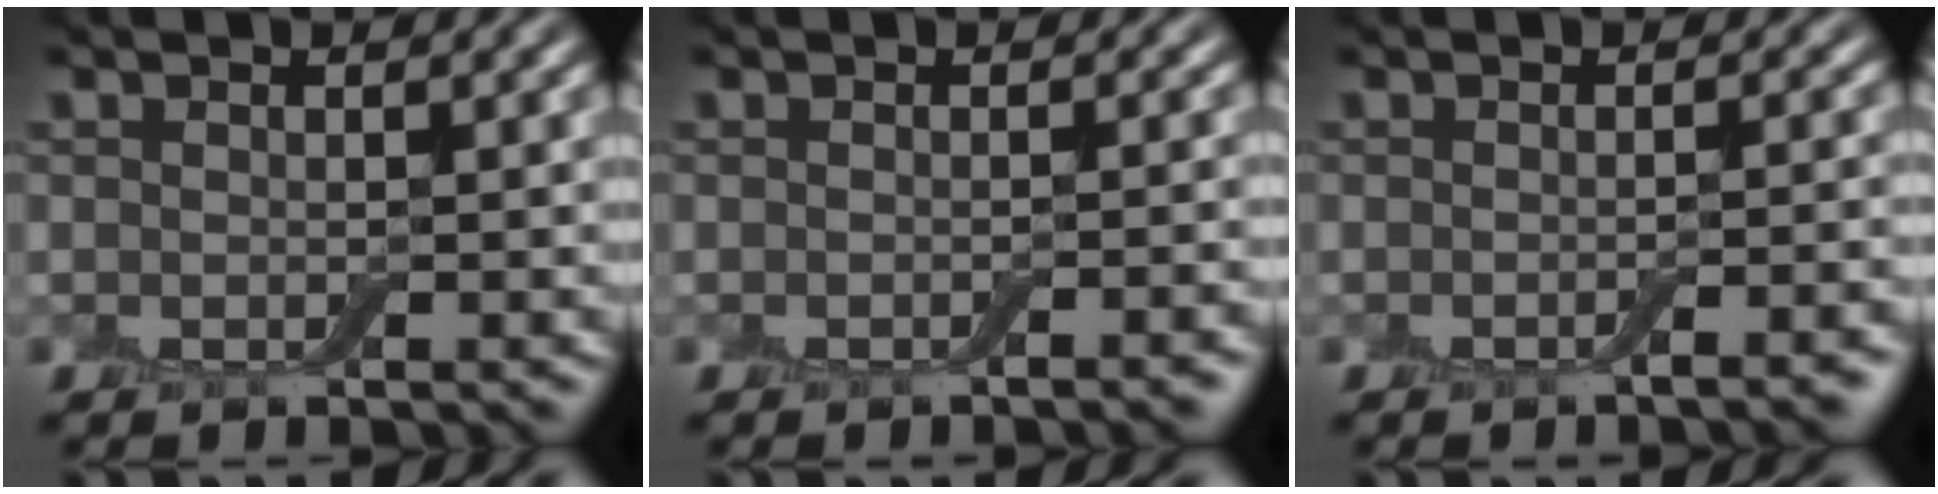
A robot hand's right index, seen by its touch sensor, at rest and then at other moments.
{"total": 1.7, "force": [-0.9, 0.4, 1.4], "torque": [-0.010, 0.003, -0.013]}
{"total": 2.3, "force": [-1.3, 0.5, 1.8], "torque": [-0.017, 0.002, -0.022]}